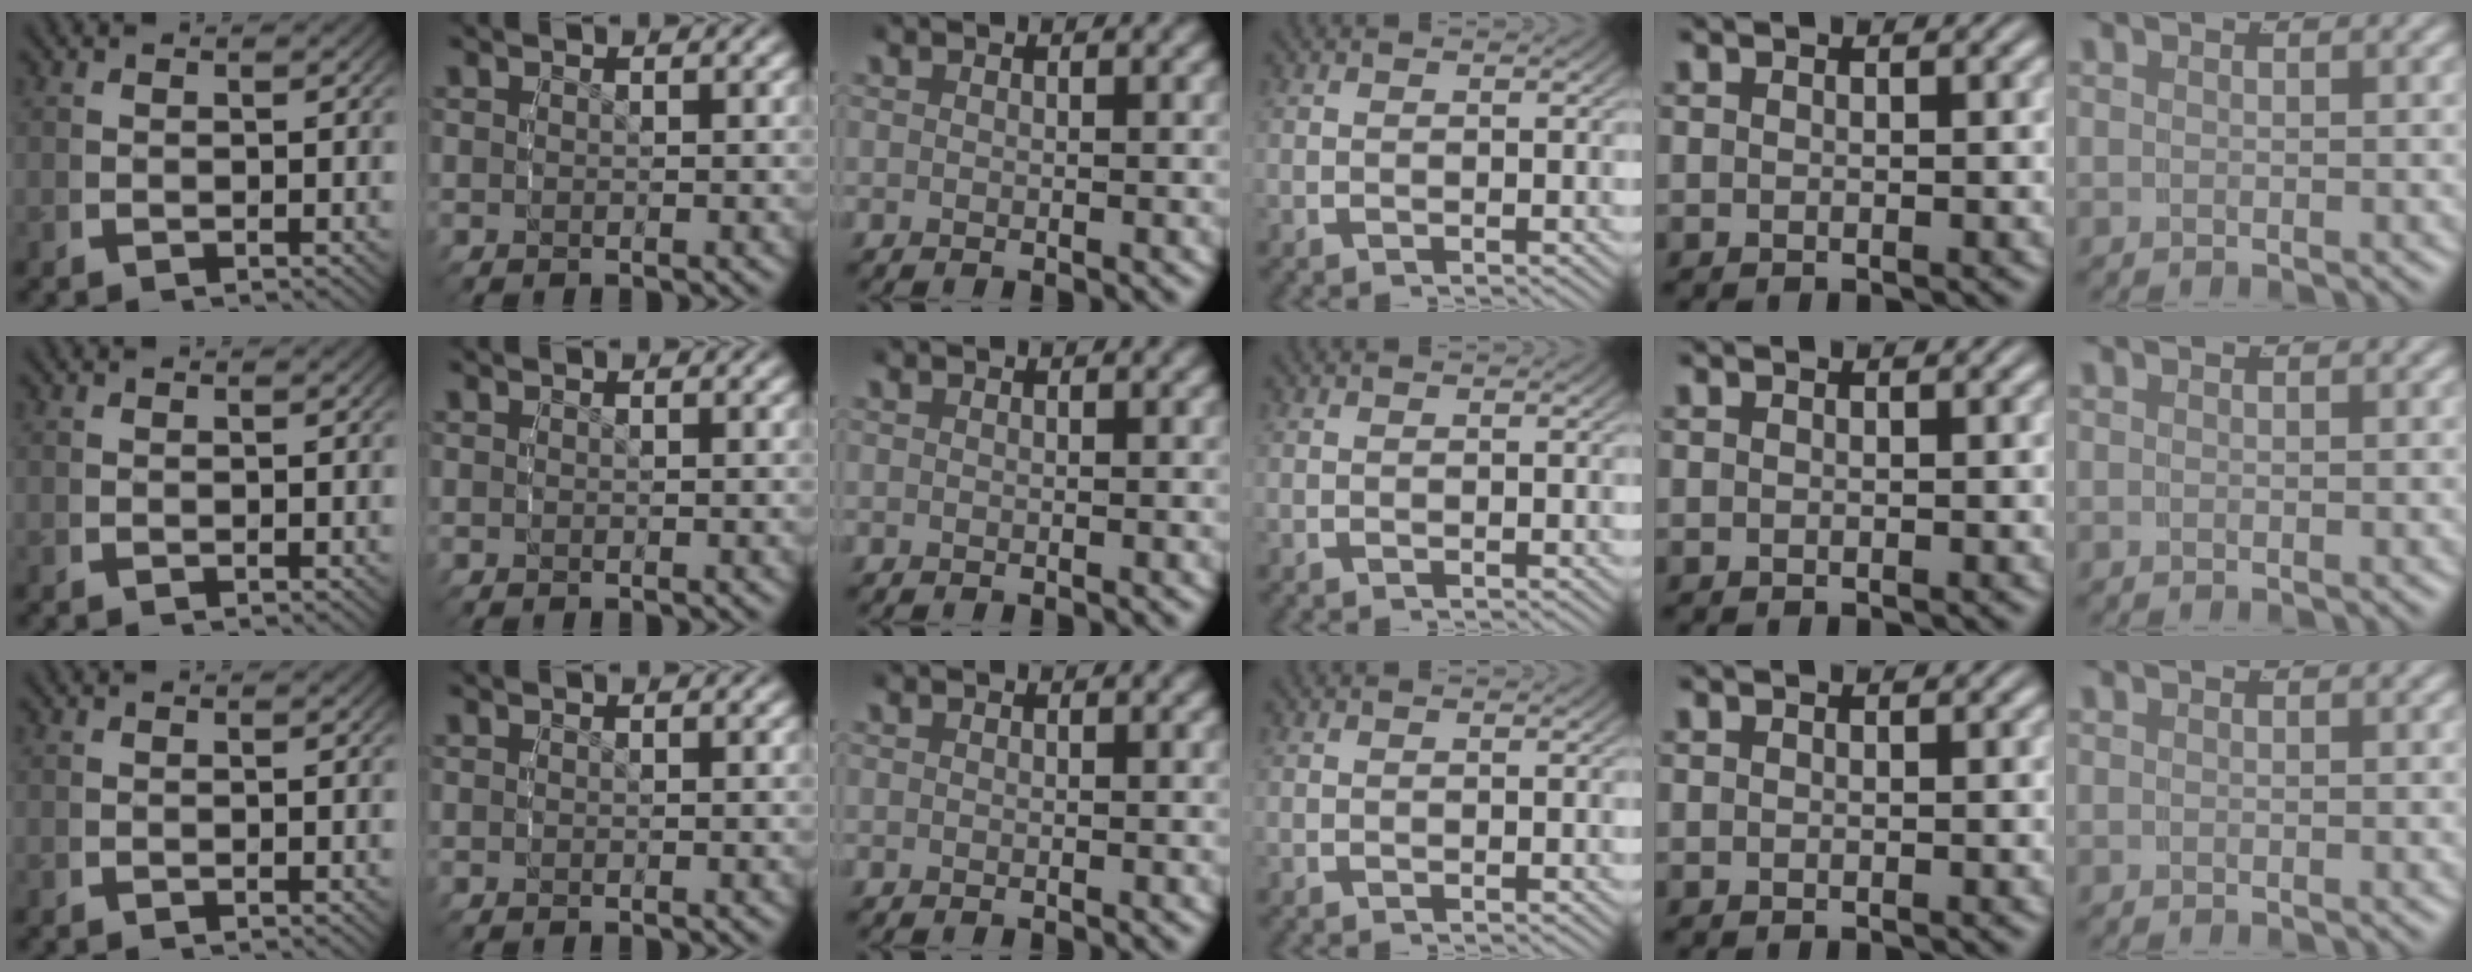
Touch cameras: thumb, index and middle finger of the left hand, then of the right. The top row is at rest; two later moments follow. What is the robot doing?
{"motion": "reach", "object": "napkin"}